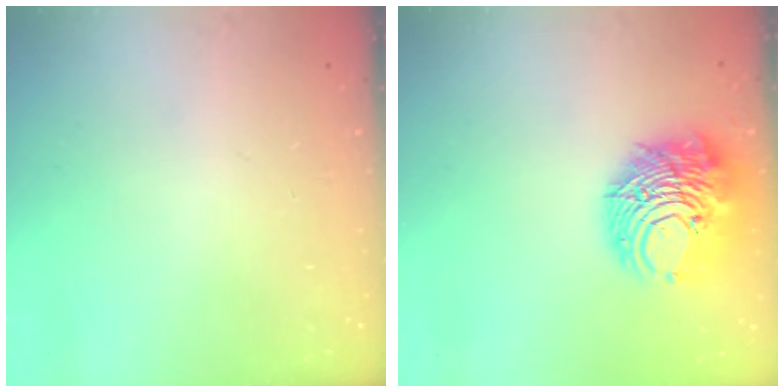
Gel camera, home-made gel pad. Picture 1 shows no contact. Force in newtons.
{"total": 13.2, "press": 13.1, "slide": 1.6}